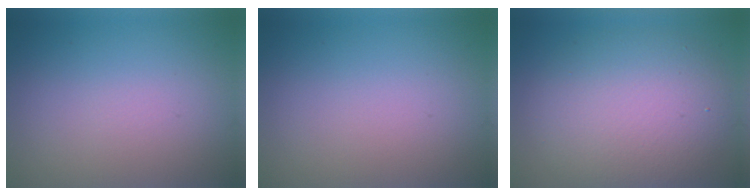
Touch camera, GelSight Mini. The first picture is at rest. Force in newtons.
{"total": 0.0}
{"total": 7.7, "press": 7.7, "slide": 0.8}